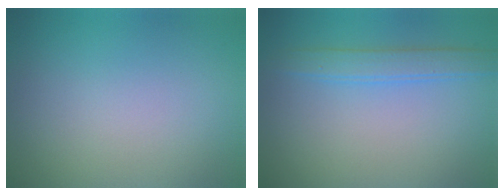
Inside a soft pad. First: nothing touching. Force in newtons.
{"total": 2.6, "press": 2.6, "slide": 0.0}